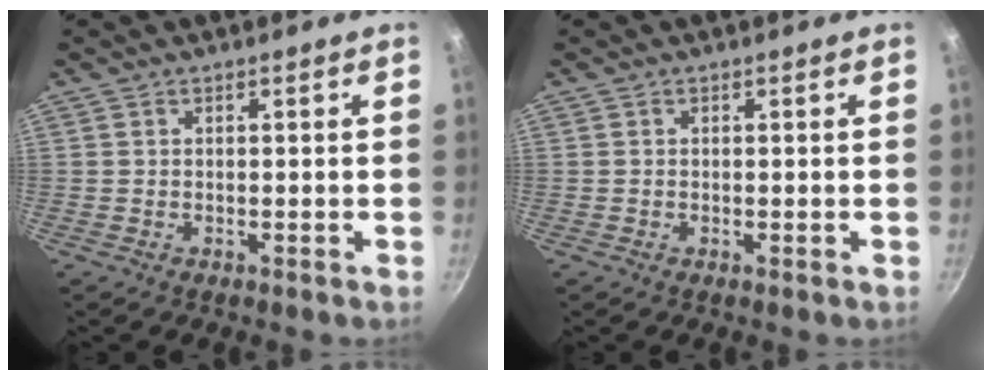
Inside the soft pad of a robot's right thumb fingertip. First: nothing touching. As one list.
[{"total": 0.0}]